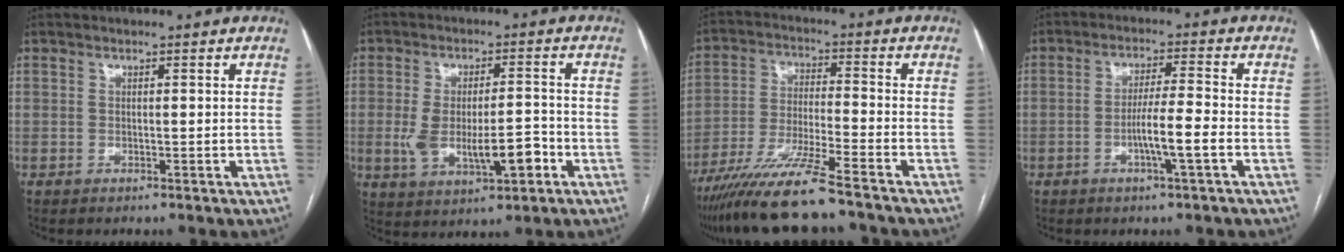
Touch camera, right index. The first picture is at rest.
{"total": 10.3, "force": [-2.6, 3.7, 9.3], "torque": [-0.169, 0.009, -0.033]}
{"total": 12.7, "force": [-10.3, -0.3, 7.5], "torque": [-0.135, -0.030, -0.179]}
{"total": 6.0, "force": [-2.1, -0.2, 5.6], "torque": [-0.105, 0.000, -0.039]}